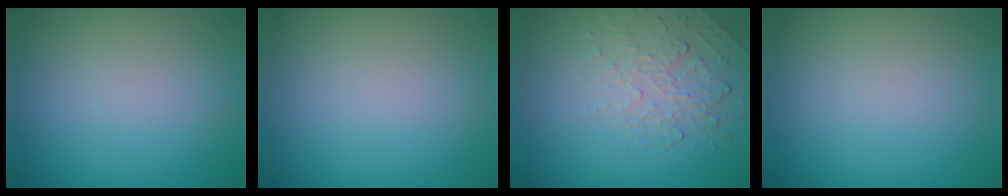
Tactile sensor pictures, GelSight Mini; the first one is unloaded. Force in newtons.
{"total": 0.0}
{"total": 2.2, "press": 1.1, "slide": 1.9}
{"total": 0.0}